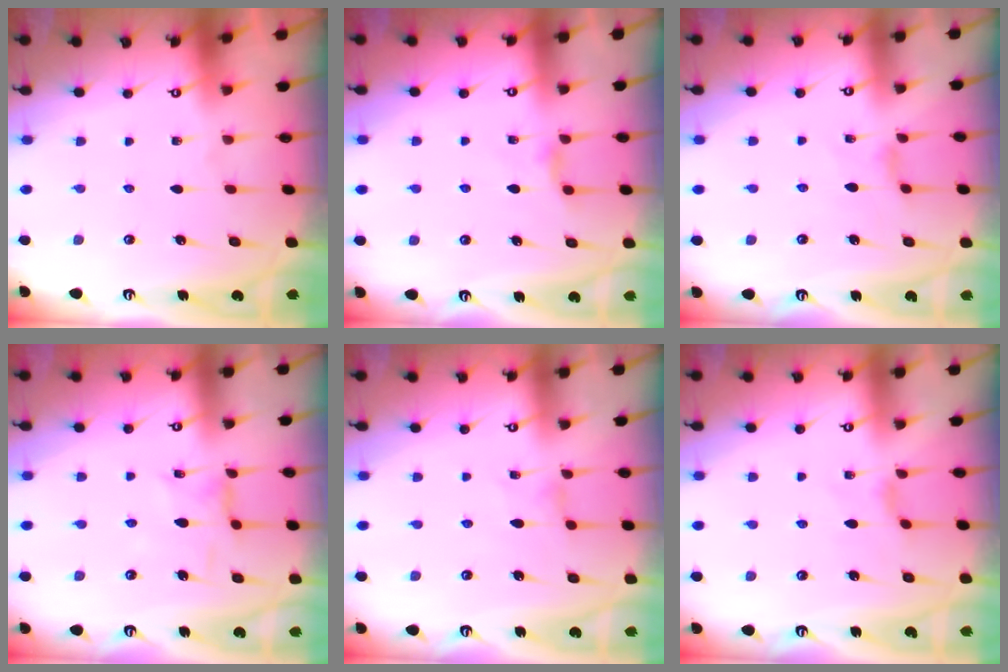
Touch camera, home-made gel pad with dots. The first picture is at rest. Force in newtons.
{"total": 3.5, "press": 3.4, "slide": 0.5}
{"total": 2.3, "press": 2.2, "slide": 0.5}
{"total": 1.7, "press": 1.6, "slide": 0.4}
{"total": 0.0}
{"total": 1.1, "press": 1.1, "slide": 0.4}